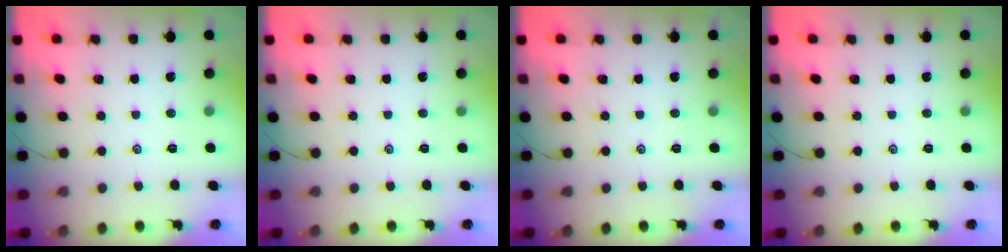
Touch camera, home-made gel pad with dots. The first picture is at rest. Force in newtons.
{"total": 0.0}
{"total": 0.0}
{"total": 0.0}